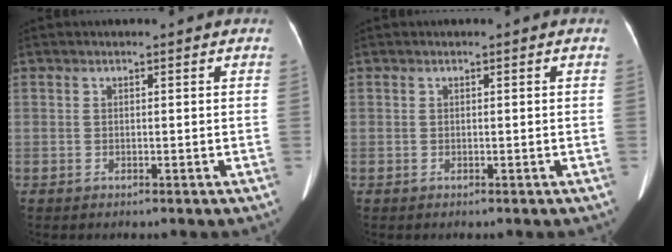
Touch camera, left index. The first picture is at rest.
{"total": 0.0}